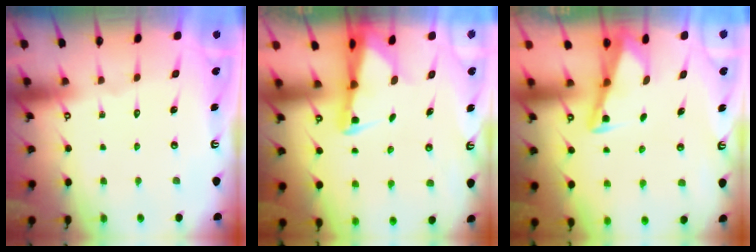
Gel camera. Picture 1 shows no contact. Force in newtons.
{"total": 2.5, "press": 2.5, "slide": 0.5}
{"total": 2.9, "press": 2.9, "slide": 0.4}